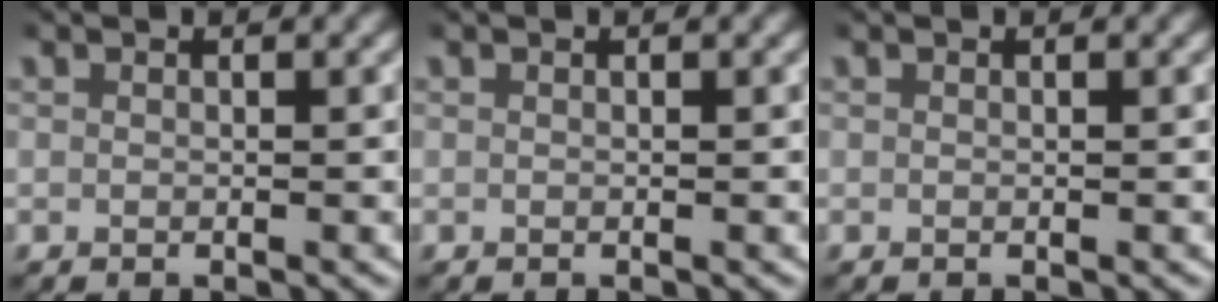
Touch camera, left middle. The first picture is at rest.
{"total": 0.0}
{"total": 0.0}